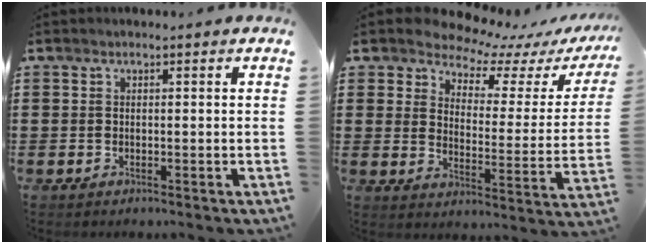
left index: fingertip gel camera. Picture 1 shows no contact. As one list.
[{"total": 5.8, "force": [5.4, 1.7, 1.0], "torque": [-0.048, -0.039, 0.091]}]